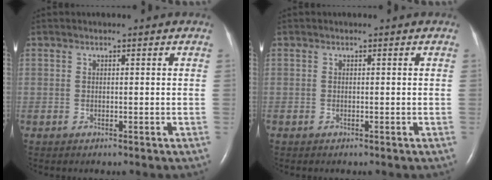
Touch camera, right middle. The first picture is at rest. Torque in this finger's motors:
{"motor_torque": [-0.17, 0.18, 0.01, 0.01]}